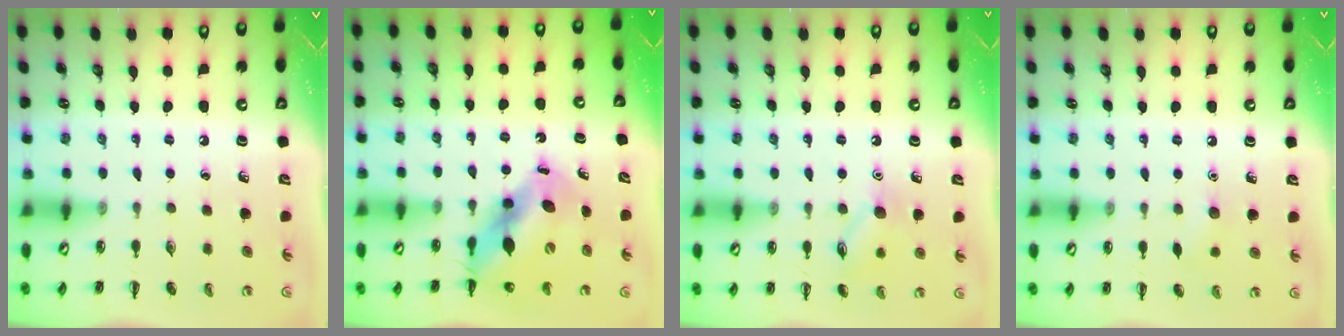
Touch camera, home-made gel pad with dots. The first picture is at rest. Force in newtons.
{"total": 12.1, "press": 11.6, "slide": 3.3}
{"total": 9.1, "press": 9.1, "slide": 0.7}
{"total": 5.1, "press": 4.9, "slide": 1.4}